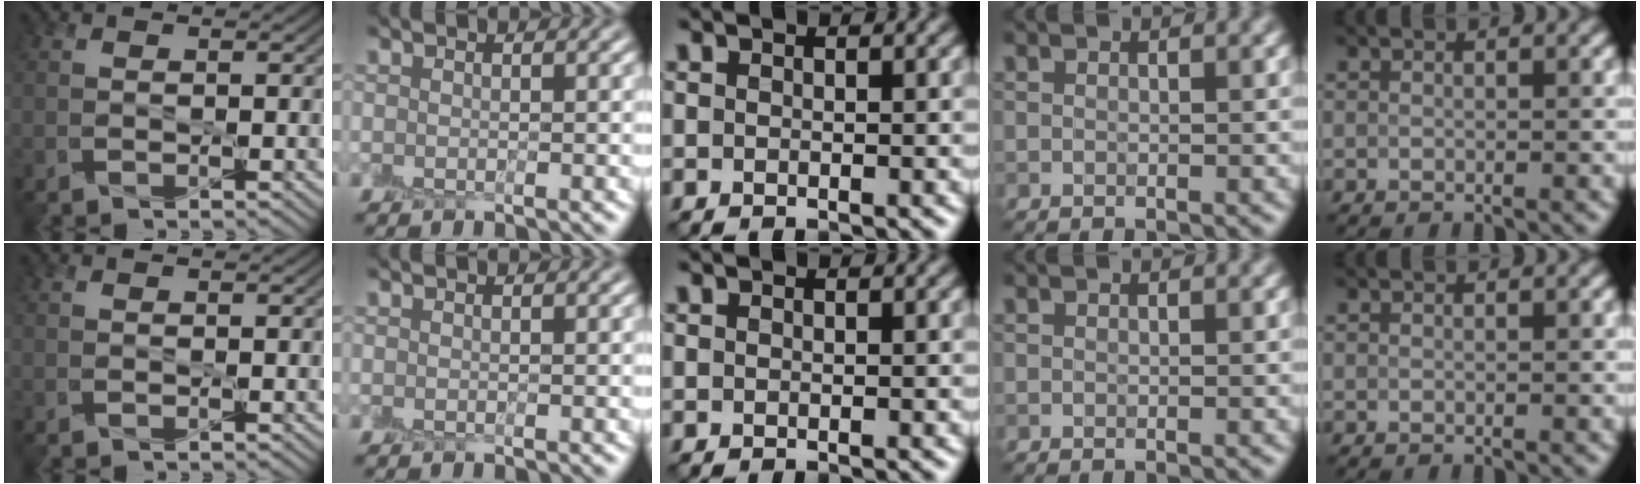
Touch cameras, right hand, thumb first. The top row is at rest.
{}